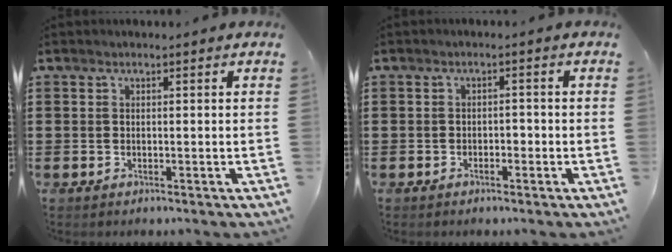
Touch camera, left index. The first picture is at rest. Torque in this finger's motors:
{"motor_torque": [-0.07, -0.07, 0.06, -0.01]}